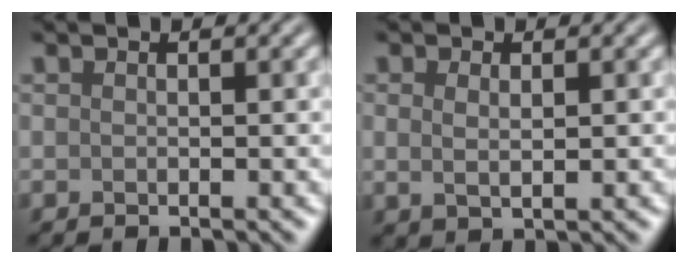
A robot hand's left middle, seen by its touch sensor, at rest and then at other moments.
{"total": 1.6, "force": [0.4, 0.7, 1.3], "torque": [-0.028, -0.003, 0.011]}